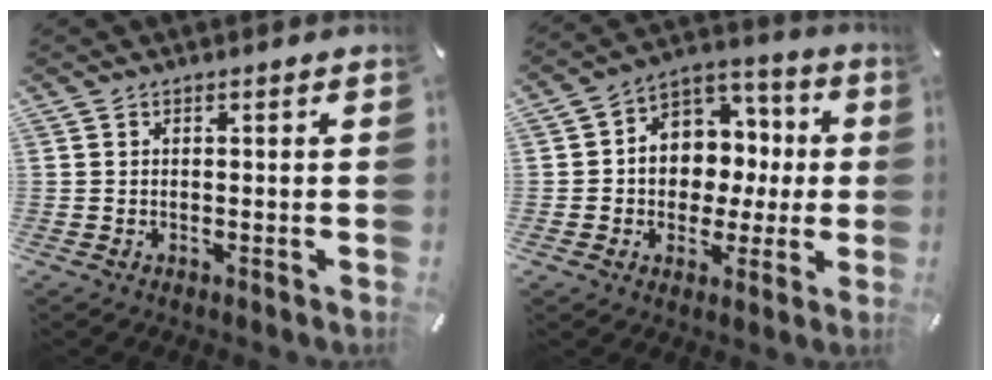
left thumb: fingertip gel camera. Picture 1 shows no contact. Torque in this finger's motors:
{"motor_torque": [1.71, 1.84, 0.52, 0.15, 0.33]}